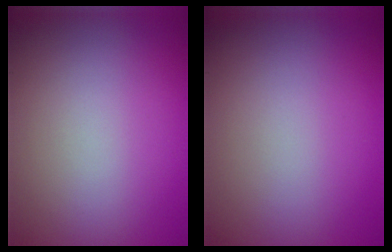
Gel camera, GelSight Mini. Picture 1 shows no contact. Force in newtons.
{"total": 0.0}